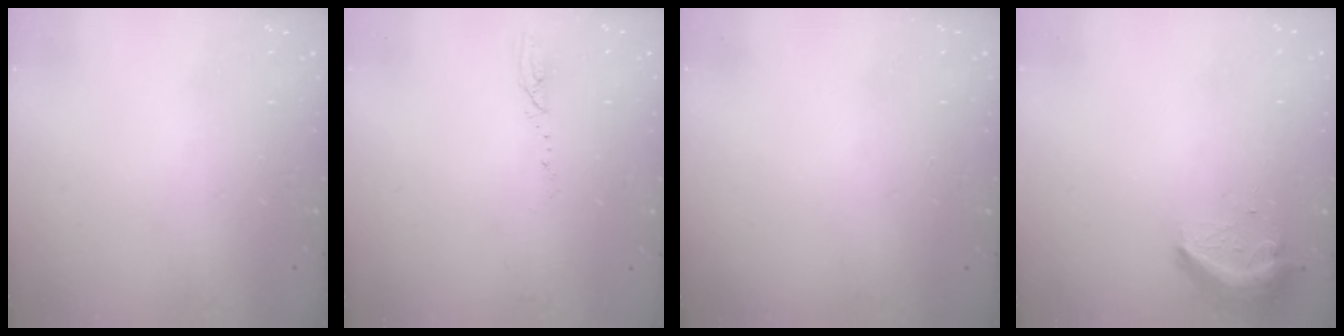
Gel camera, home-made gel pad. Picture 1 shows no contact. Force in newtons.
{"total": 2.6, "press": 2.6, "slide": 0.3}
{"total": 1.0, "press": 0.0, "slide": 1.0}
{"total": 9.5, "press": 9.5, "slide": 0.6}